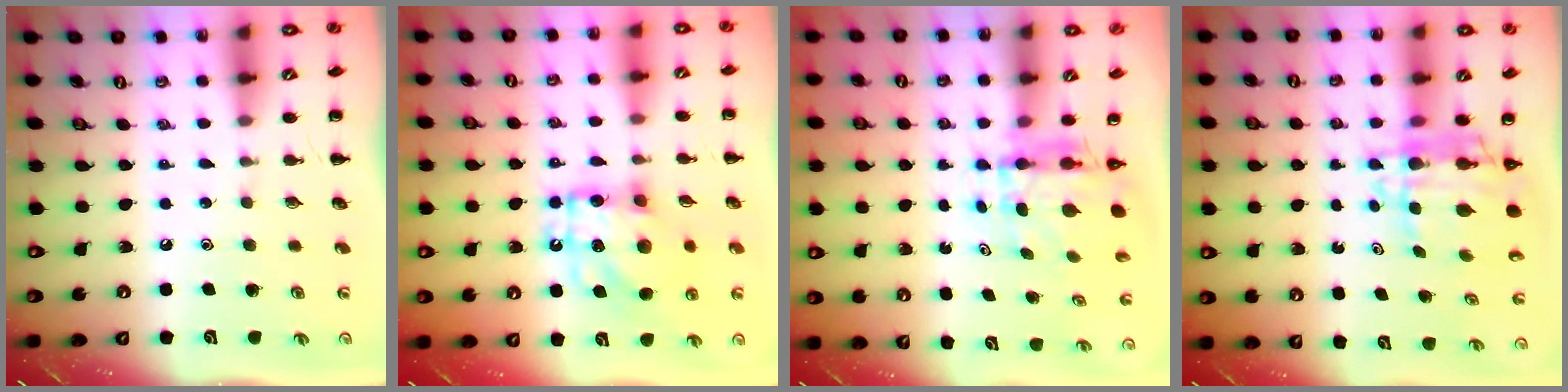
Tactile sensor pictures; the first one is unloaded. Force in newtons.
{"total": 13.8, "press": 13.7, "slide": 1.4}
{"total": 5.6, "press": 5.5, "slide": 0.8}
{"total": 8.0, "press": 7.4, "slide": 3.0}